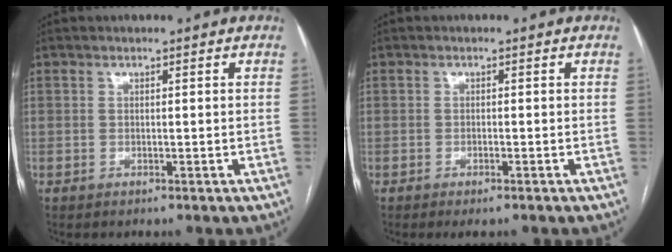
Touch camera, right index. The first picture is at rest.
{"total": 1.6, "force": [-1.1, 0.1, 1.2], "torque": [-0.019, -0.004, -0.016]}